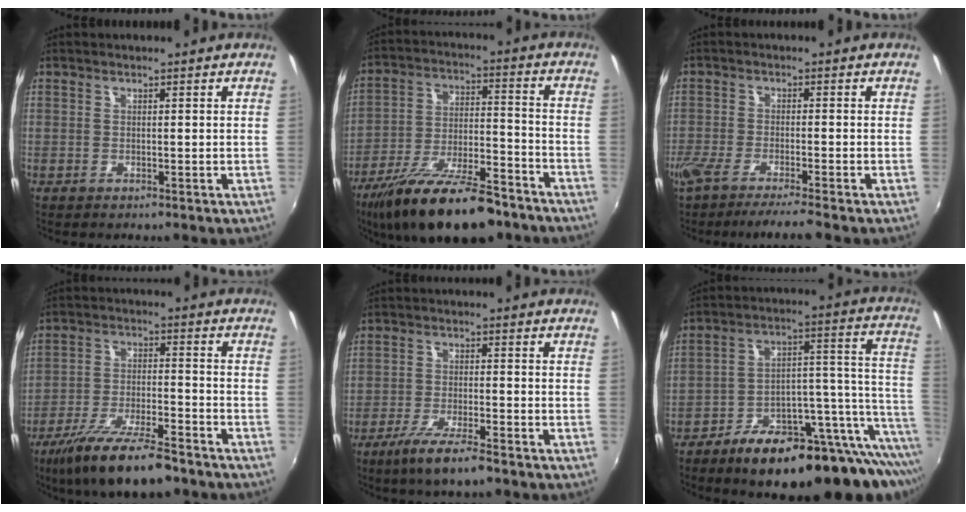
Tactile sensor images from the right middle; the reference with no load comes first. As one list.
[{"total": 20.8, "force": [-15.4, 6.4, 12.4], "torque": [-0.228, -0.030, -0.245]}, {"total": 7.4, "force": [-6.2, -0.6, 3.9], "torque": [-0.088, -0.027, -0.109]}, {"total": 15.1, "force": [-11.5, 3.6, 9.0], "torque": [-0.185, -0.030, -0.197]}, {"total": 7.6, "force": [-5.4, 1.1, 5.3], "torque": [-0.124, -0.019, -0.100]}, {"total": 26.6, "force": [-17.1, 10.1, 17.6], "torque": [-0.202, 0.016, -0.239]}]